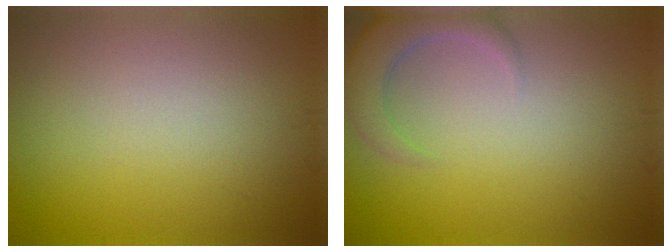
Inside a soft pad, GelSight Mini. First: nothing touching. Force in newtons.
{"total": 4.0, "press": 4.0, "slide": 0.7}